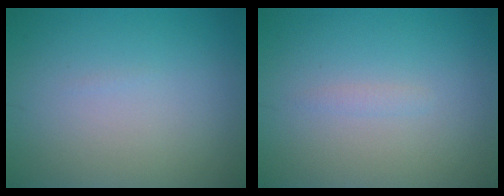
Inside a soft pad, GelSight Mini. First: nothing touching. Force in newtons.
{"total": 0.6, "press": 0.6, "slide": 0.1}